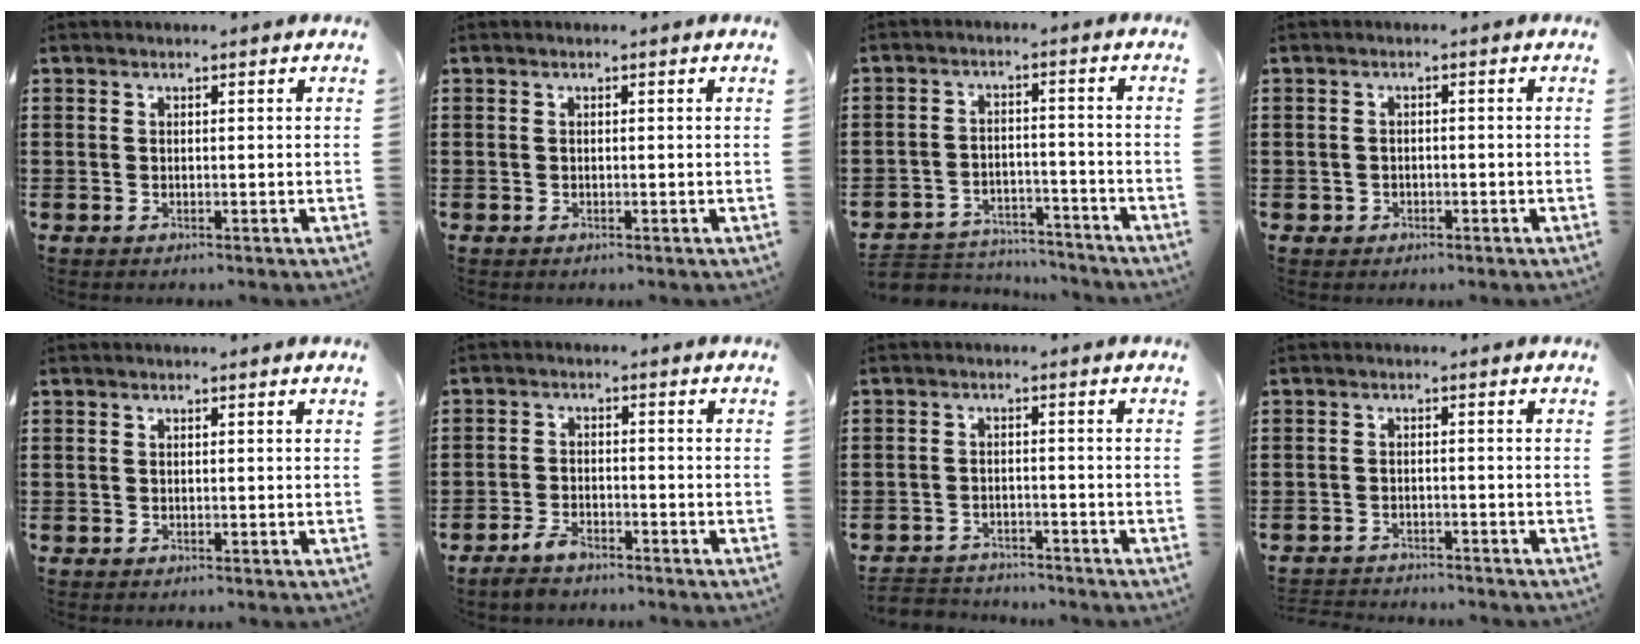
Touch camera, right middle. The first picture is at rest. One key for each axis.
{"total": 0.0}
{"total": 4.6, "fx": -4.5, "fy": 1.0, "fz": 0.0, "tx": -0.009, "ty": 0.008, "tz": -0.097}
{"total": 1.0, "fx": -0.6, "fy": 0.8, "fz": 0.2, "tx": -0.007, "ty": 0.001, "tz": -0.015}
{"total": 0.0}
{"total": 3.5, "fx": -3.0, "fy": 1.2, "fz": 1.2, "tx": -0.036, "ty": 0.002, "tz": -0.065}
{"total": 2.9, "fx": -2.8, "fy": 0.7, "fz": -0.3, "tx": -0.004, "ty": -0.001, "tz": -0.062}
{"total": 2.0, "fx": -2.0, "fy": 0.2, "fz": -0.1, "tx": -0.005, "ty": 0.000, "tz": -0.044}